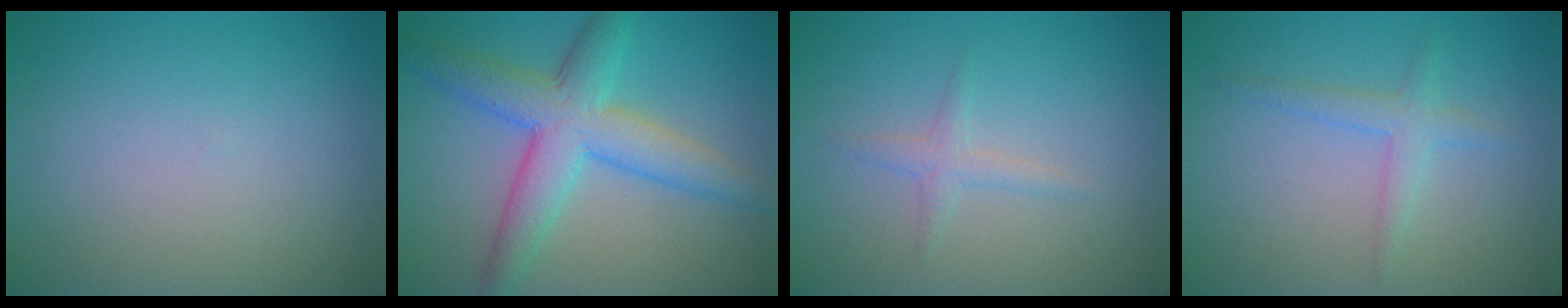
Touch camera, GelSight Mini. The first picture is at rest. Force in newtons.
{"total": 6.6, "press": 6.6, "slide": 0.1}
{"total": 1.3, "press": 1.3, "slide": 0.0}
{"total": 2.0, "press": 2.0, "slide": 0.0}